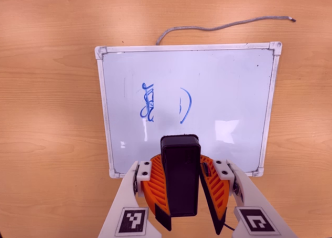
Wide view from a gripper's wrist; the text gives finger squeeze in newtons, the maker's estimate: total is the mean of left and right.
{"total": 10.2, "left": 10.5, "right": 9.8}